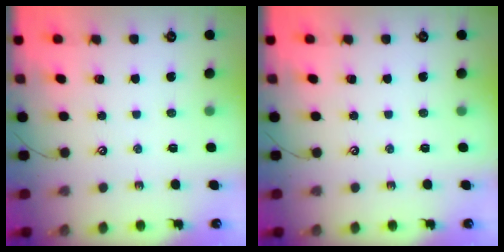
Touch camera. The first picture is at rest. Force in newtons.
{"total": 0.0}